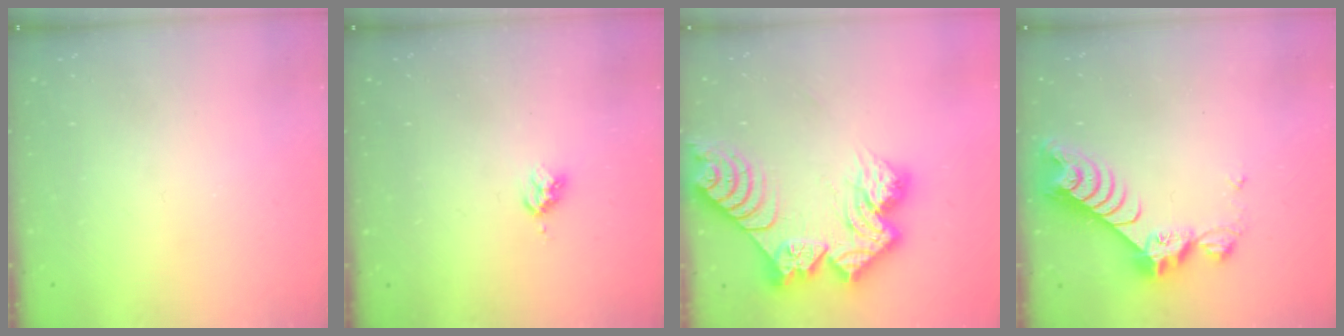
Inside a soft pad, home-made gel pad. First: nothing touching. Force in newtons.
{"total": 3.6, "press": 3.5, "slide": 0.4}
{"total": 19.0, "press": 18.9, "slide": 1.9}
{"total": 9.0, "press": 8.9, "slide": 0.9}